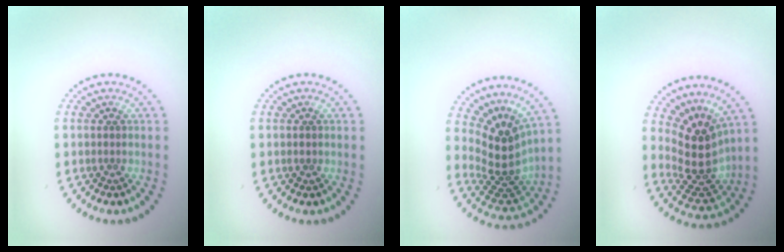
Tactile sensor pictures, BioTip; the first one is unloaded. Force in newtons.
{"total": 0.5, "press": 0.5, "slide": 0.1}
{"total": 4.3, "press": 3.0, "slide": 3.1}
{"total": 4.6, "press": 3.8, "slide": 2.6}